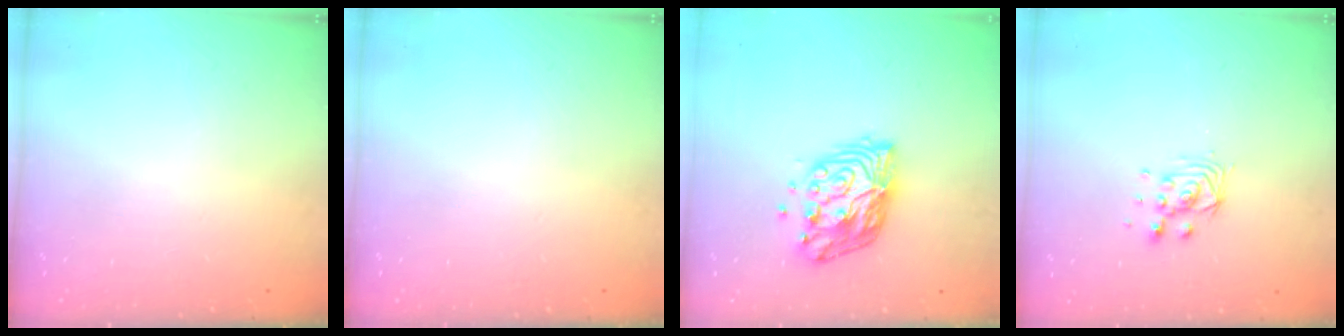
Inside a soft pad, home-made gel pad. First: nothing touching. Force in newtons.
{"total": 0.0}
{"total": 11.7, "press": 11.7, "slide": 0.8}
{"total": 5.9, "press": 5.9, "slide": 0.5}